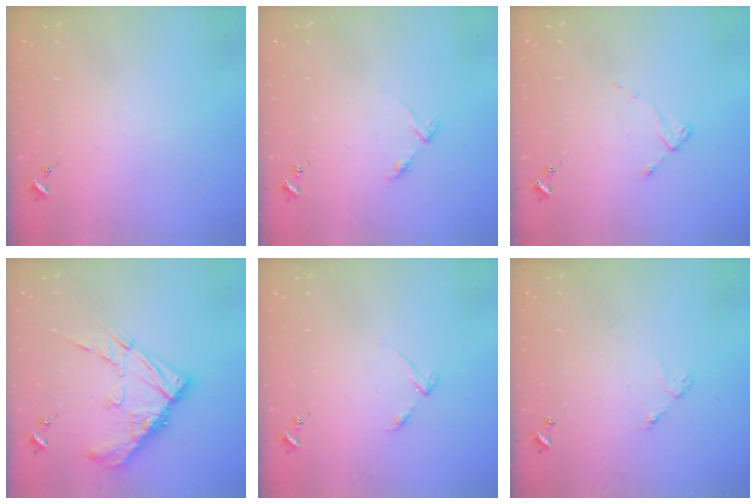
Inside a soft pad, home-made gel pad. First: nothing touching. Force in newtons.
{"total": 4.0, "press": 4.0, "slide": 0.6}
{"total": 2.0, "press": 2.0, "slide": 0.3}
{"total": 15.6, "press": 15.5, "slide": 1.4}
{"total": 3.4, "press": 3.4, "slide": 0.4}
{"total": 4.9, "press": 4.8, "slide": 0.3}